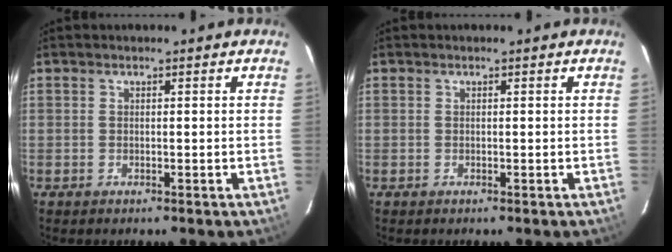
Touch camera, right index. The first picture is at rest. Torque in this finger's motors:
{"motor_torque": [0.00, 0.00, 0.00, 0.00]}